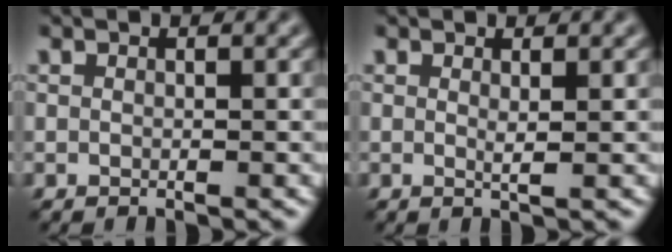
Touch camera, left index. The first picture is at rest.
{"total": 0.8, "force": [0.4, 0.0, 0.7], "torque": [-0.013, -0.003, 0.005]}